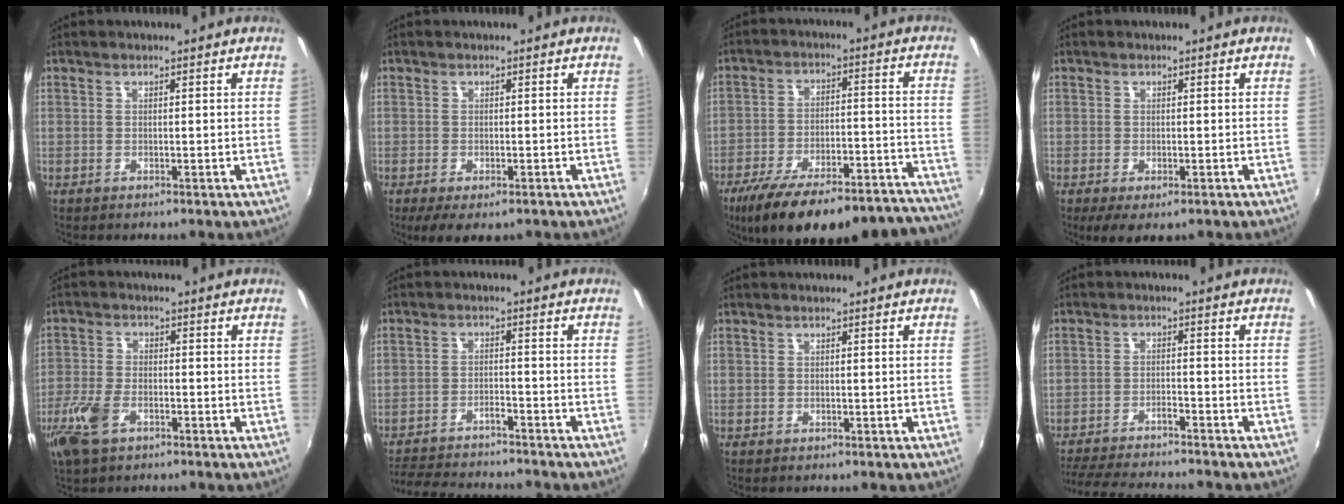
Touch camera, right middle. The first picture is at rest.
{"total": 4.7, "force": [-2.7, 2.2, 3.1], "torque": [-0.064, -0.020, -0.041]}
{"total": 28.8, "force": [-24.6, 7.4, 13.1], "torque": [-0.215, -0.012, -0.328]}
{"total": 3.7, "force": [-1.8, 1.9, 2.6], "torque": [-0.050, -0.016, -0.025]}
{"total": 7.7, "force": [-4.2, 4.1, 4.9], "torque": [-0.120, -0.009, -0.083]}
{"total": 12.8, "force": [-11.6, 2.4, 4.9], "torque": [-0.112, -0.001, -0.175]}
{"total": 0.0}
{"total": 12.9, "force": [-11.7, 1.6, 5.3], "torque": [-0.119, -0.010, -0.183]}